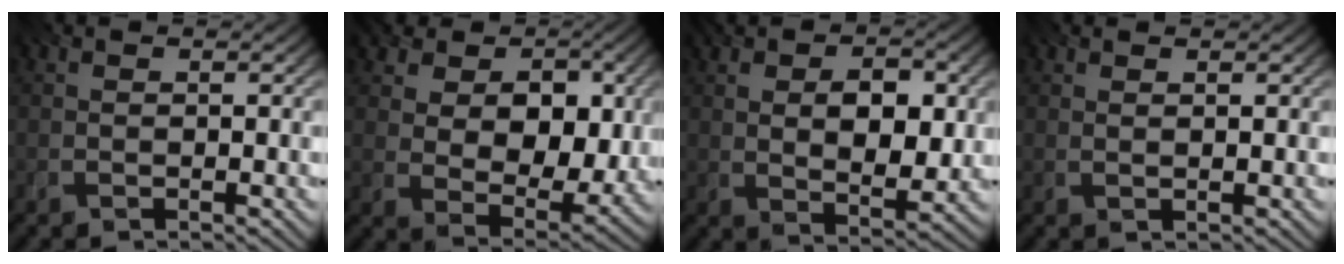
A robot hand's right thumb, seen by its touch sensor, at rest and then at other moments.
{"total": 11.8, "force": [3.4, 8.3, 7.7], "torque": [-0.153, -0.004, 0.044]}
{"total": 8.3, "force": [1.6, 4.8, 6.6], "torque": [-0.105, -0.005, 0.015]}
{"total": 1.3, "force": [1.0, 0.1, 0.8], "torque": [-0.006, -0.007, 0.013]}